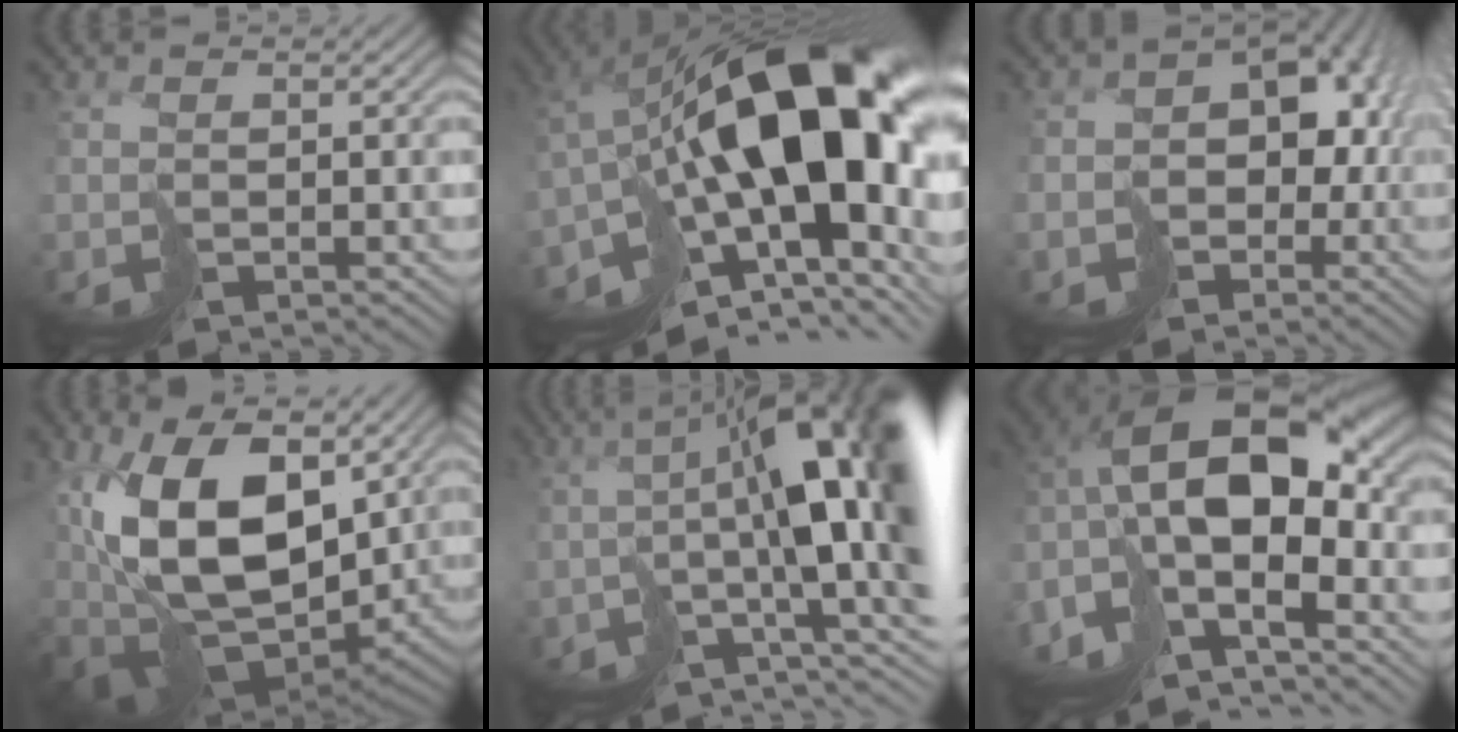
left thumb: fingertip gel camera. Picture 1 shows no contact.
{"total": 20.1, "force": [-0.8, 10.4, 17.1], "torque": [-0.296, -0.036, 0.016]}
{"total": 9.3, "force": [-2.2, 7.1, 5.5], "torque": [-0.067, -0.017, -0.036]}
{"total": 17.3, "force": [3.0, 9.3, 14.3], "torque": [-0.295, -0.020, 0.065]}
{"total": 14.3, "force": [0.7, 3.4, 13.9], "torque": [-0.213, 0.000, 0.021]}
{"total": 17.0, "force": [-2.3, 8.6, 14.5], "torque": [-0.293, -0.010, -0.026]}